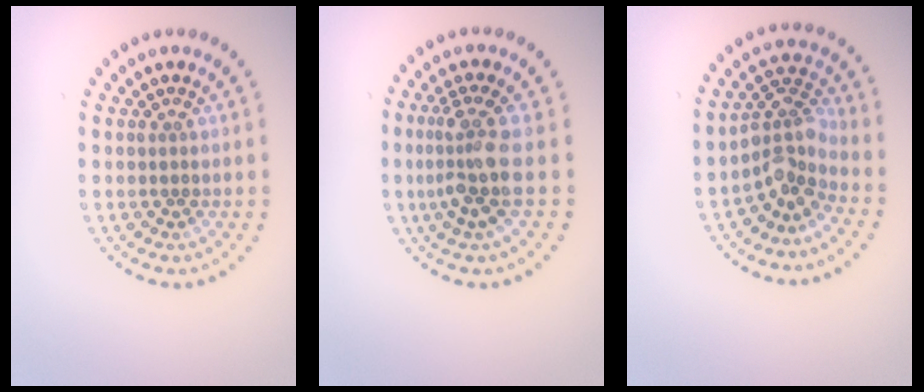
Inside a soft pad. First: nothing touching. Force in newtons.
{"total": 3.6, "press": 2.9, "slide": 2.1}
{"total": 3.5, "press": 2.6, "slide": 2.3}